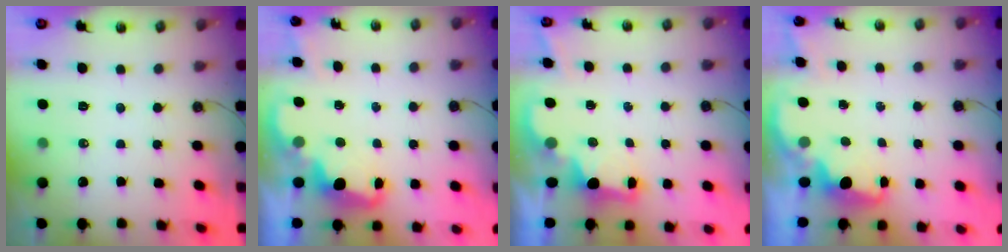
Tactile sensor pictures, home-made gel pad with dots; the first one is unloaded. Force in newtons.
{"total": 2.8, "press": 2.7, "slide": 0.7}
{"total": 2.3, "press": 2.2, "slide": 0.7}
{"total": 2.0, "press": 1.8, "slide": 0.8}